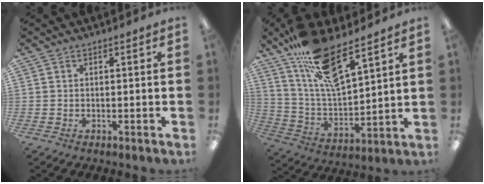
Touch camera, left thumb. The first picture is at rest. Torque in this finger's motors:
{"motor_torque": [0.90, 0.06, 1.49, -1.28, 0.34]}